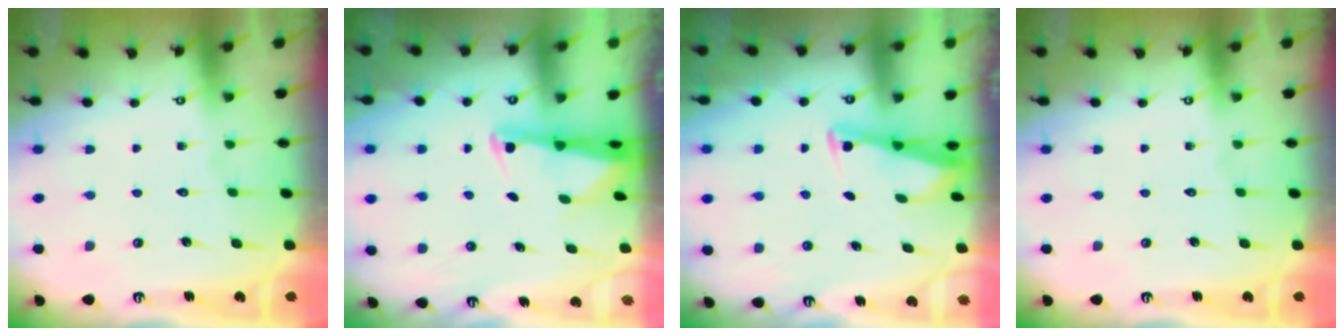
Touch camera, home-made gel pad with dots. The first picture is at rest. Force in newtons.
{"total": 2.6, "press": 2.6, "slide": 0.5}
{"total": 2.9, "press": 2.9, "slide": 0.3}
{"total": 0.0}